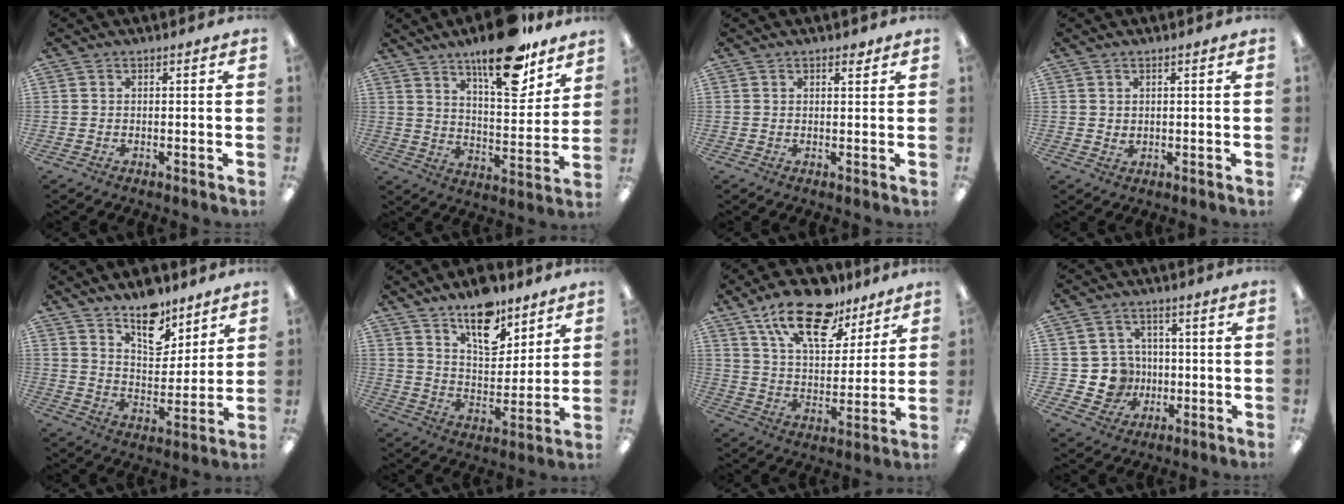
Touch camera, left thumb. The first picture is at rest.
{"total": 19.7, "force": [14.1, 6.8, 12.0], "torque": [-0.169, -0.087, 0.230]}
{"total": 1.8, "force": [1.3, 0.9, 0.9], "torque": [-0.002, -0.005, 0.019]}
{"total": 1.4, "force": [0.8, 1.0, 0.5], "torque": [-0.003, -0.002, 0.012]}
{"total": 12.1, "force": [9.1, 6.0, 5.2], "torque": [-0.060, -0.060, 0.162]}
{"total": 14.0, "force": [9.7, 6.9, 7.3], "torque": [-0.096, -0.057, 0.171]}
{"total": 18.8, "force": [12.8, 8.9, 10.5], "torque": [-0.164, -0.064, 0.219]}
{"total": 8.5, "force": [-0.7, 8.2, 2.3], "torque": [-0.057, 0.012, -0.001]}